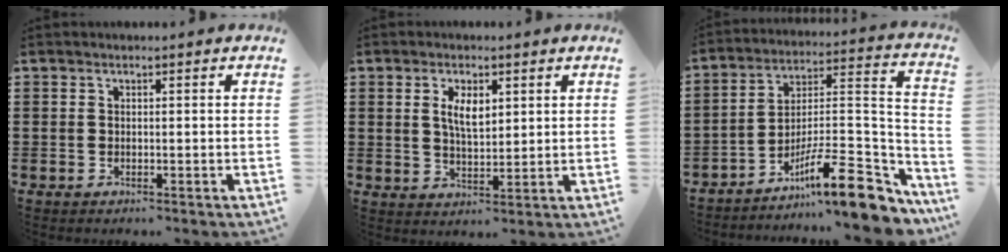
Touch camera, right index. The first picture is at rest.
{"total": 4.5, "force": [1.5, 2.0, 3.7], "torque": [-0.071, 0.003, 0.023]}
{"total": 14.2, "force": [-9.3, 3.1, 10.3], "torque": [-0.150, 0.021, -0.163]}